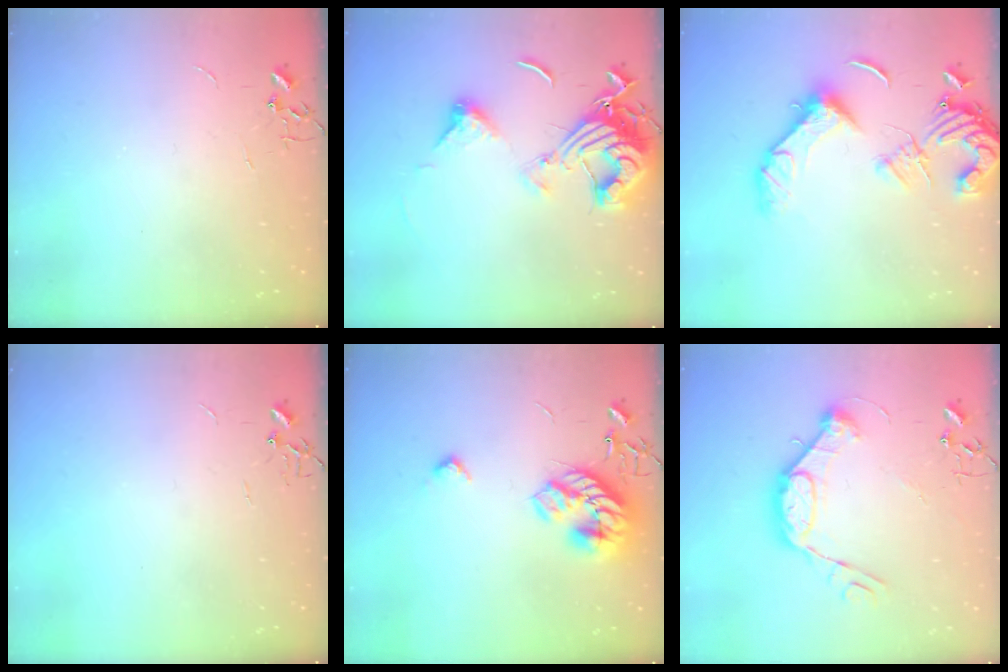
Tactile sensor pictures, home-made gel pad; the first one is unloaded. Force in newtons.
{"total": 14.8, "press": 14.7, "slide": 1.5}
{"total": 16.2, "press": 16.0, "slide": 2.2}
{"total": 0.0}
{"total": 17.8, "press": 17.8, "slide": 0.7}
{"total": 12.8, "press": 12.8, "slide": 0.3}